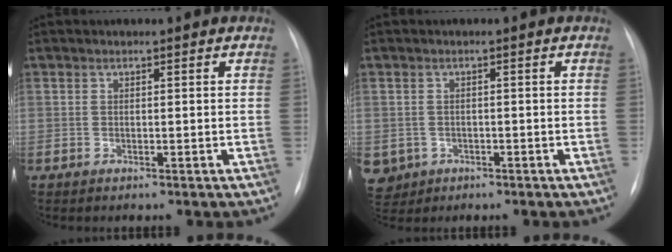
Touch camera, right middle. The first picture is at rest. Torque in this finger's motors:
{"motor_torque": [0.77, -0.76, 0.25, 0.10]}